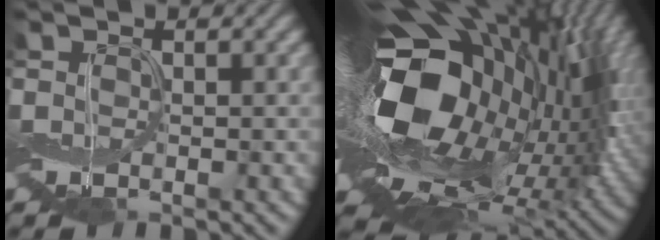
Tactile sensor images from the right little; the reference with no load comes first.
{"total": 19.4, "force": [2.0, 11.2, 15.7], "torque": [-0.275, -0.013, 0.032]}